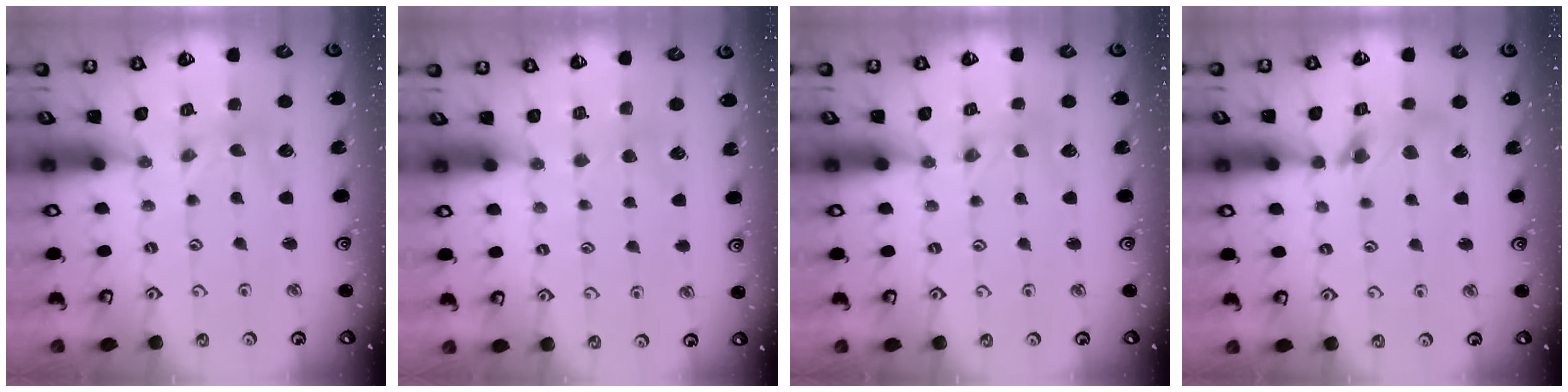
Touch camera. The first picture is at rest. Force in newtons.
{"total": 2.3, "press": 2.2, "slide": 0.3}
{"total": 0.0}
{"total": 8.4, "press": 8.4, "slide": 0.8}